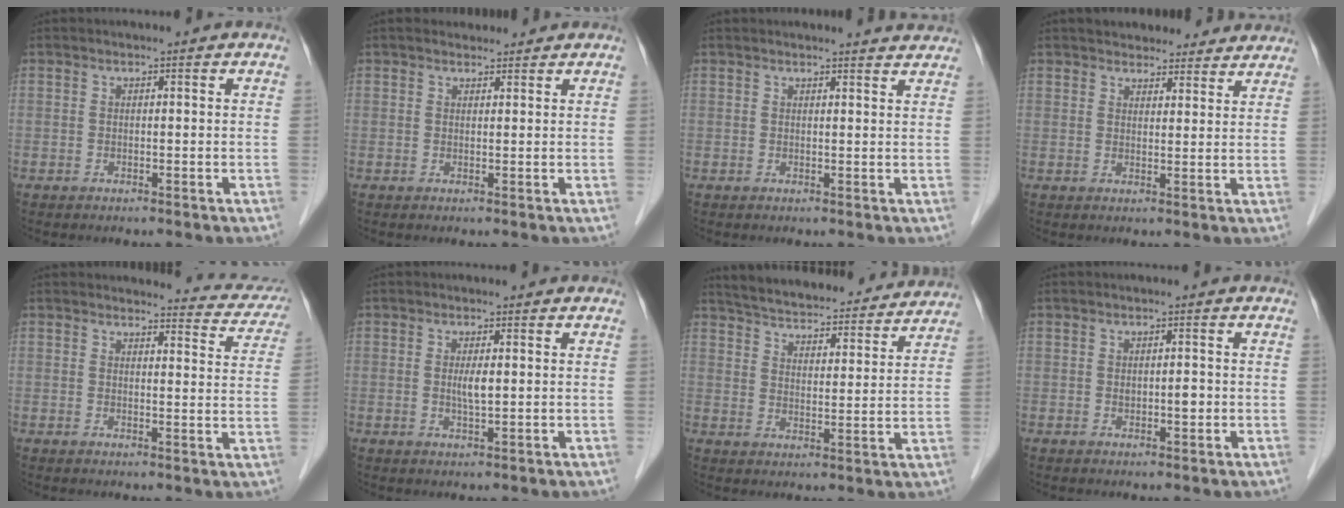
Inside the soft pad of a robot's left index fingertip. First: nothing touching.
{"total": 2.7, "force": [2.5, 1.0, 0.5], "torque": [-0.006, 0.020, 0.037]}
{"total": 4.2, "force": [4.2, 0.1, 0.5], "torque": [-0.011, -0.002, 0.034]}
{"total": 11.2, "force": [10.2, 3.8, 2.8], "torque": [-0.007, 0.016, 0.117]}
{"total": 8.7, "force": [8.5, 1.5, 0.4], "torque": [0.015, -0.034, 0.073]}
{"total": 2.2, "force": [0.2, 0.3, 2.2], "torque": [-0.044, -0.002, 0.004]}
{"total": 23.8, "force": [22.2, 5.0, 7.2], "torque": [-0.117, 0.003, 0.295]}
{"total": 1.7, "force": [-0.1, 0.8, 1.5], "torque": [-0.024, 0.000, 0.001]}